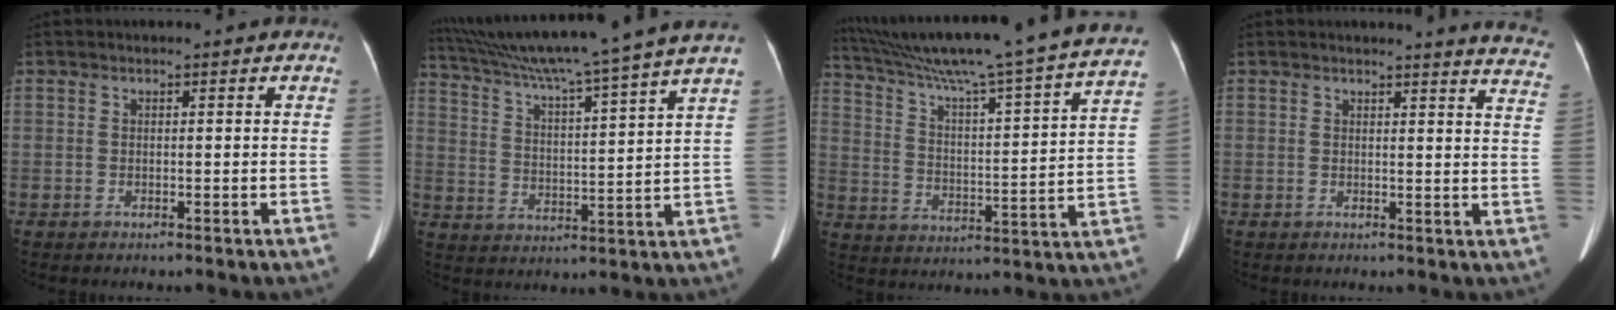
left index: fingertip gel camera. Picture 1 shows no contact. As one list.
[{"total": 20.4, "force": [17.3, -2.7, 10.4], "torque": [-0.182, -0.016, 0.255]}, {"total": 29.5, "force": [25.4, -1.1, 15.0], "torque": [-0.248, -0.046, 0.351]}, {"total": 10.2, "force": [10.0, -0.1, 2.2], "torque": [-0.004, -0.083, 0.073]}]